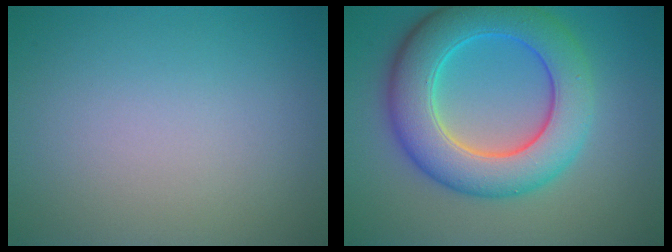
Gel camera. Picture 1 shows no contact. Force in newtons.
{"total": 8.9, "press": 8.9, "slide": 0.3}